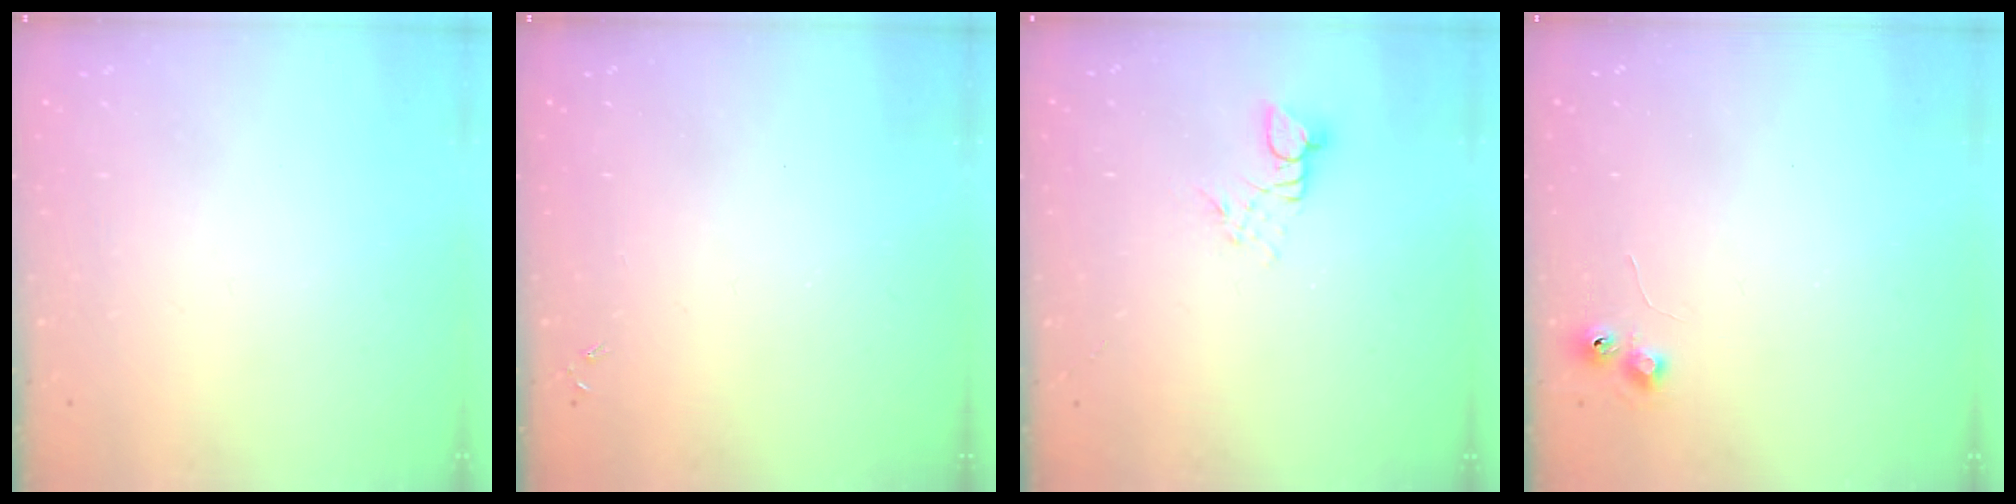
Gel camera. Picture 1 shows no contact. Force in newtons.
{"total": 0.0}
{"total": 2.7, "press": 2.7, "slide": 0.2}
{"total": 4.7, "press": 4.7, "slide": 0.6}